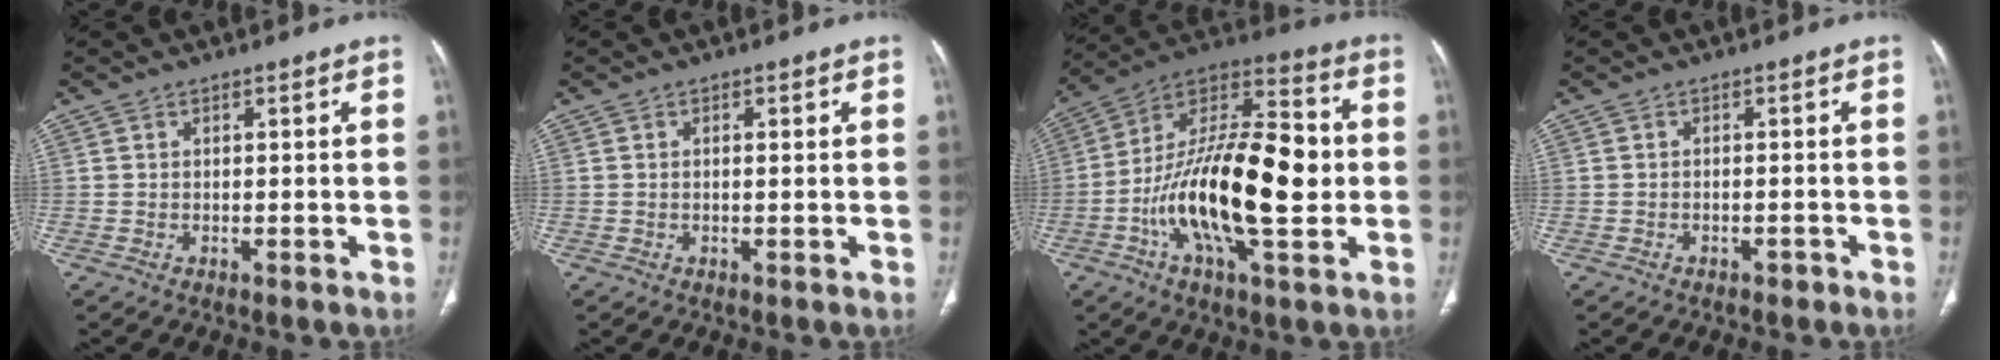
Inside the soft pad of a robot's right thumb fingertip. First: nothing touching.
{"total": 0.9, "force": [0.3, 0.2, 0.8], "torque": [-0.016, 0.002, 0.004]}
{"total": 25.3, "force": [-3.0, 10.2, 23.0], "torque": [-0.390, 0.025, -0.054]}
{"total": 1.2, "force": [-0.9, 0.7, 0.4], "torque": [-0.010, 0.005, -0.012]}